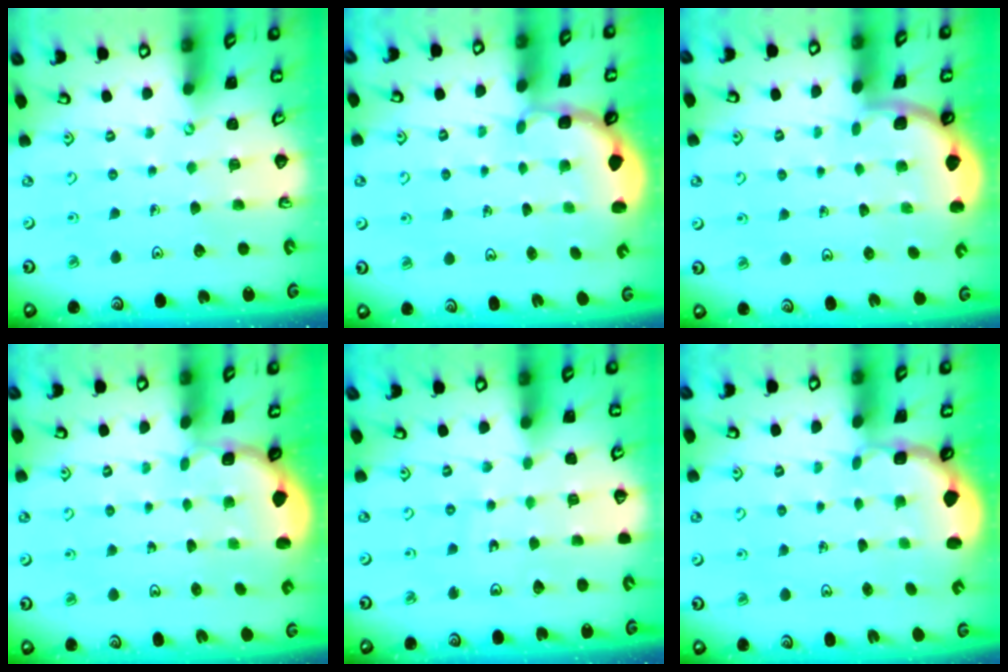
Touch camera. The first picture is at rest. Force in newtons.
{"total": 2.9, "press": 2.5, "slide": 1.4}
{"total": 1.9, "press": 1.9, "slide": 0.0}
{"total": 1.9, "press": 1.8, "slide": 0.7}
{"total": 7.8, "press": 7.6, "slide": 1.5}
{"total": 2.9, "press": 1.8, "slide": 2.3}